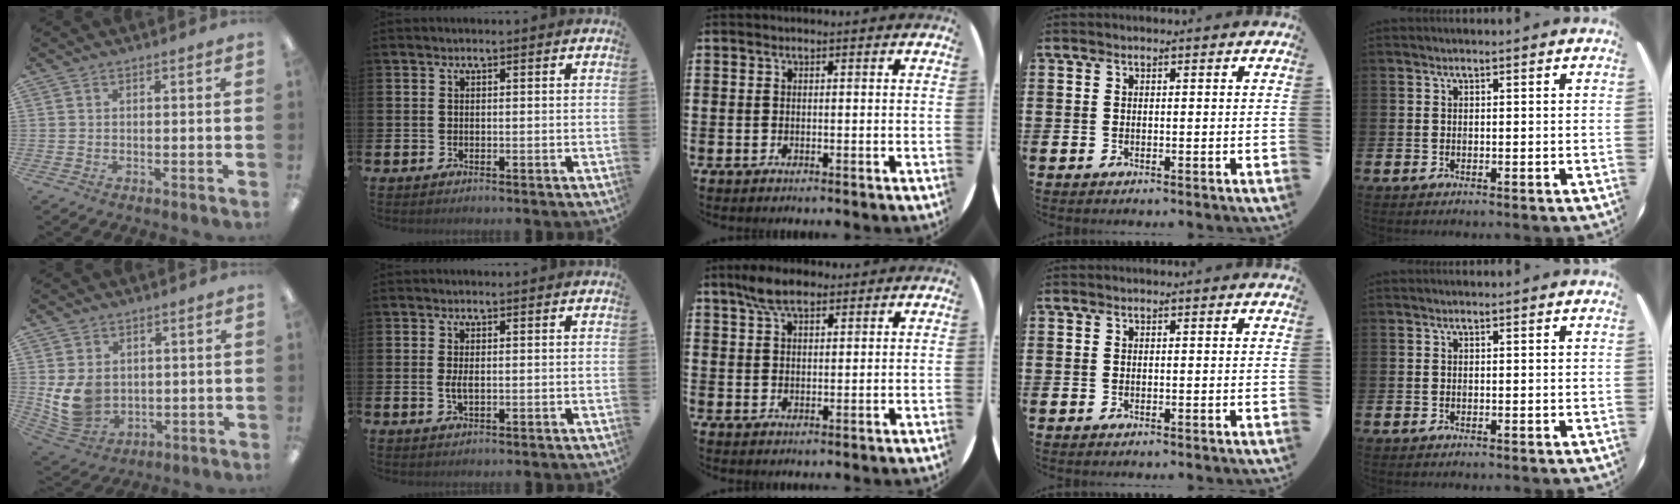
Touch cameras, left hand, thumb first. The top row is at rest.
{"thumb": {"total": 9.6, "force": [0.9, 7.9, 5.4], "torque": [-0.127, -0.001, 0.021]}, "index": {"total": 1.7, "force": [0.0, 0.7, 1.6], "torque": [-0.023, 0.000, -0.003]}, "middle": {"total": 5.0, "force": [3.6, 2.0, 2.8], "torque": [-0.054, 0.001, 0.065]}}